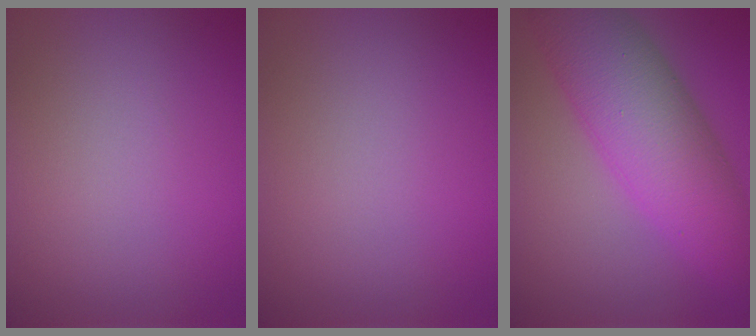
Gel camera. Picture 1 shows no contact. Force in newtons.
{"total": 0.0}
{"total": 9.2, "press": 9.2, "slide": 0.1}